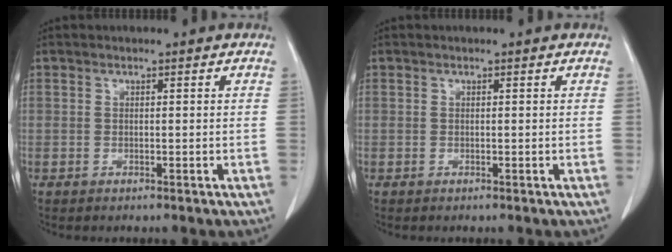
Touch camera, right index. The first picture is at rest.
{"total": 0.0}